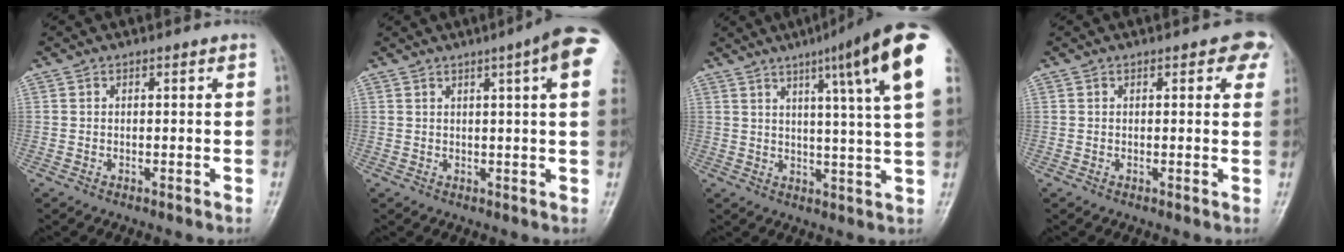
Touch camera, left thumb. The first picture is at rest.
{"total": 11.3, "force": [4.8, 1.3, 10.1], "torque": [-0.119, 0.002, 0.047]}
{"total": 17.7, "force": [8.4, 1.1, 15.6], "torque": [-0.207, -0.023, 0.102]}
{"total": 3.9, "force": [2.0, 2.0, 2.6], "torque": [0.004, -0.002, 0.012]}